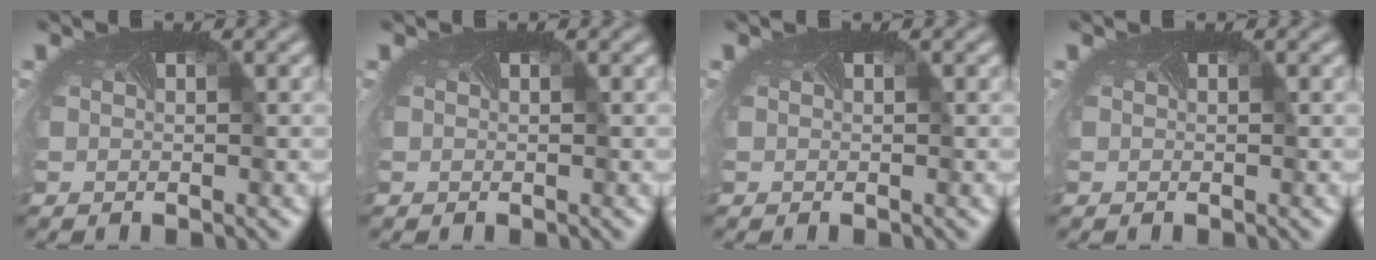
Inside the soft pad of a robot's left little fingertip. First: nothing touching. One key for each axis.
{"total": 0.0}
{"total": 0.0}
{"total": 0.0}